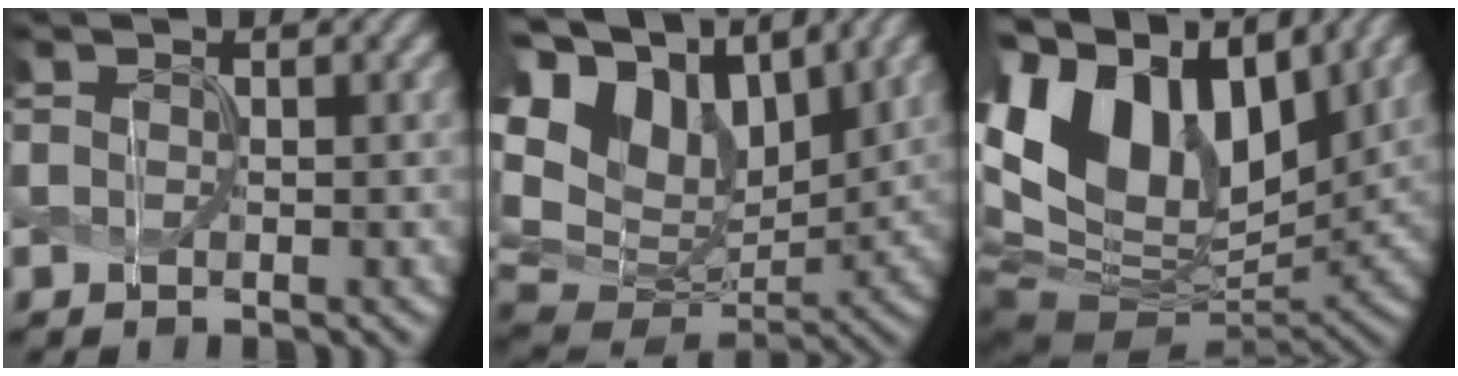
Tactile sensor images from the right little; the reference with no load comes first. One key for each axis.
{"total": 17.3, "fx": 7.6, "fy": 10.7, "fz": 11.3, "tx": -0.238, "ty": 0.042, "tz": 0.145}
{"total": 15.6, "fx": 5.2, "fy": 10.4, "fz": 10.5, "tx": -0.213, "ty": 0.024, "tz": 0.095}